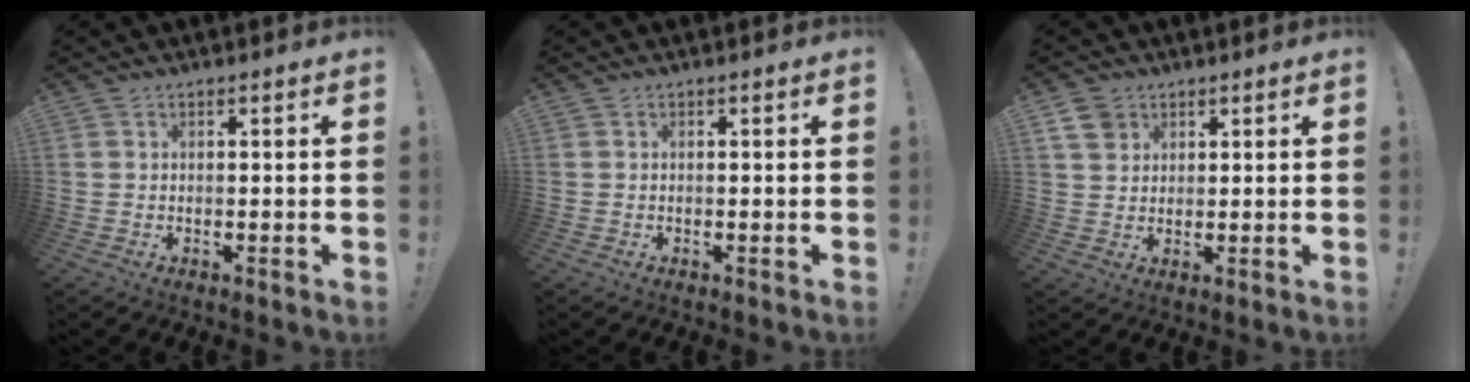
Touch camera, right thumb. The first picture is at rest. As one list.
[{"total": 0.0}, {"total": 5.4, "force": [3.3, 4.0, 1.6], "torque": [-0.022, -0.013, 0.063]}]